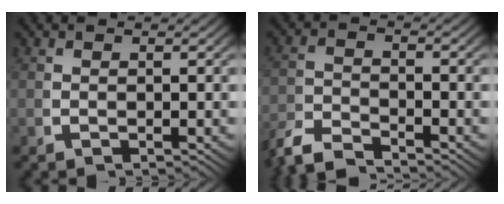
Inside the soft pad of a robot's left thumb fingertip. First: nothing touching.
{"total": 4.2, "force": [-4.0, 0.9, 0.9], "torque": [-0.019, -0.014, -0.075]}